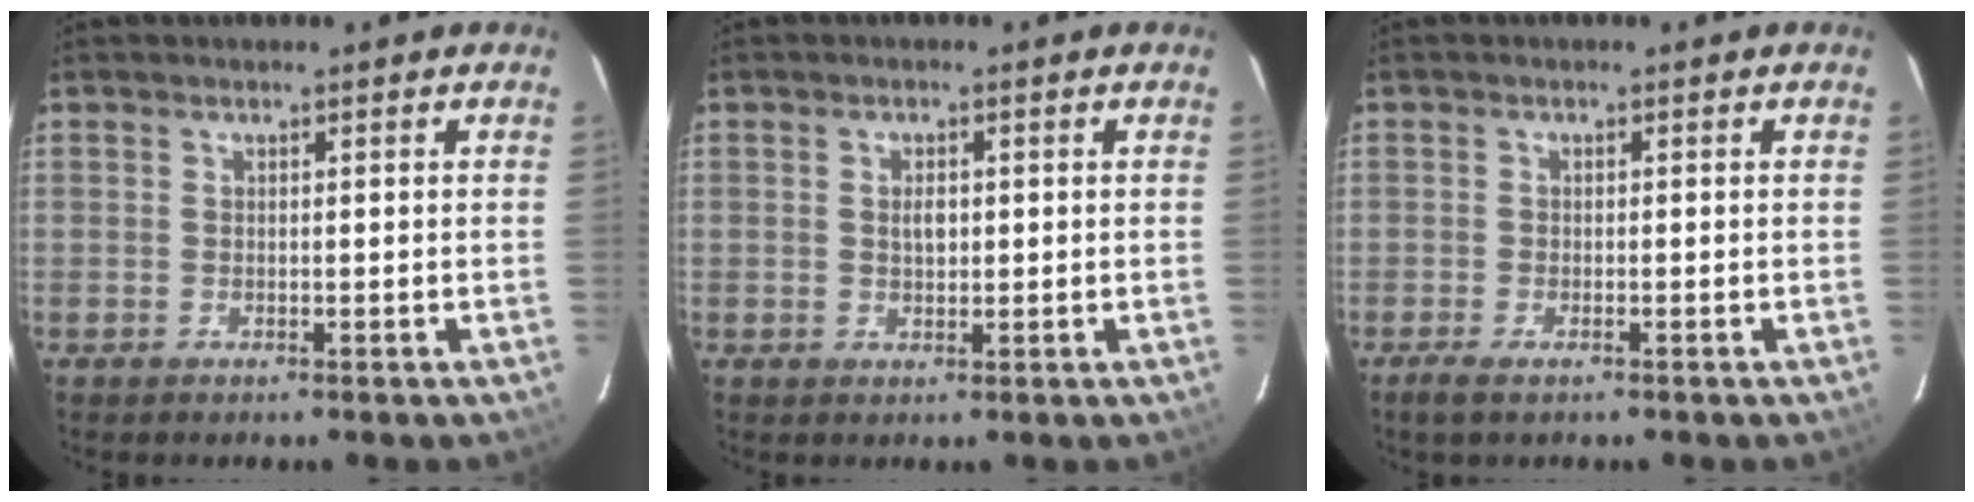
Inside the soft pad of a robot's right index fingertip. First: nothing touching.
{"total": 2.3, "force": [0.3, 1.4, 1.8], "torque": [-0.031, 0.003, 0.005]}
{"total": 2.9, "force": [-2.0, 0.8, 1.9], "torque": [-0.045, -0.007, -0.037]}